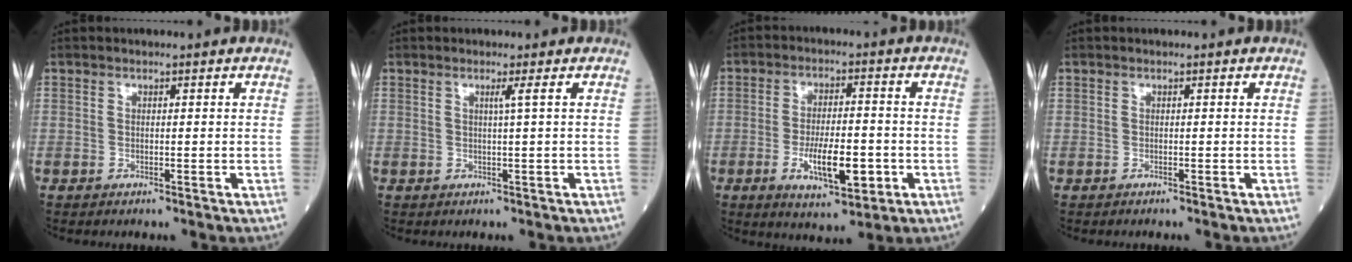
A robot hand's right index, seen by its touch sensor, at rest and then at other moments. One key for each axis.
{"total": 1.0, "fx": 0.3, "fy": -0.5, "fz": 0.9, "tx": -0.022, "ty": -0.004, "tz": 0.009}
{"total": 9.3, "fx": -2.7, "fy": 2.9, "fz": 8.4, "tx": -0.147, "ty": -0.006, "tz": -0.038}
{"total": 0.0}